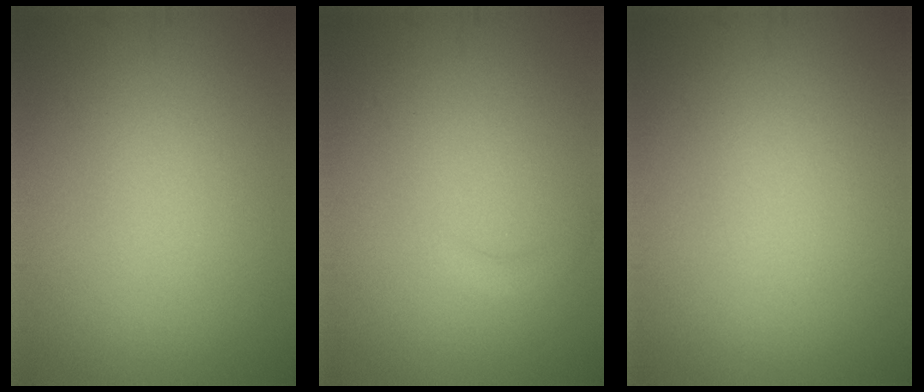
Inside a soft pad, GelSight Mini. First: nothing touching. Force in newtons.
{"total": 0.9, "press": 0.9, "slide": 0.2}
{"total": 0.0}